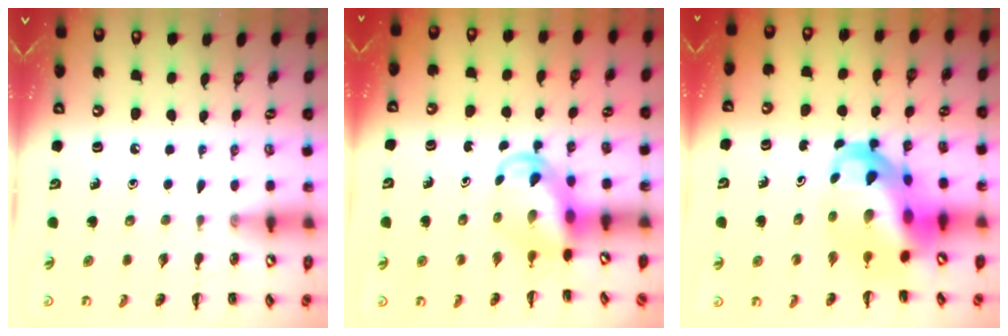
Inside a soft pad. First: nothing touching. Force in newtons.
{"total": 4.0, "press": 3.9, "slide": 0.6}
{"total": 11.7, "press": 11.2, "slide": 3.3}